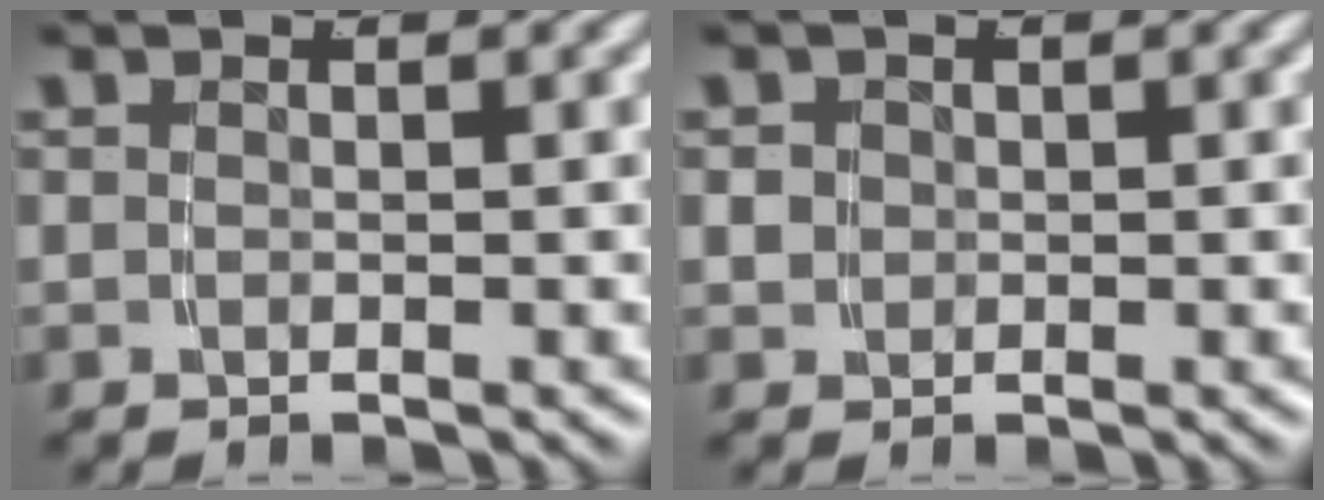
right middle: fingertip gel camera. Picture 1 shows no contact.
{"total": 0.9, "force": [0.3, 0.9, 0.0], "torque": [-0.002, -0.007, 0.009]}